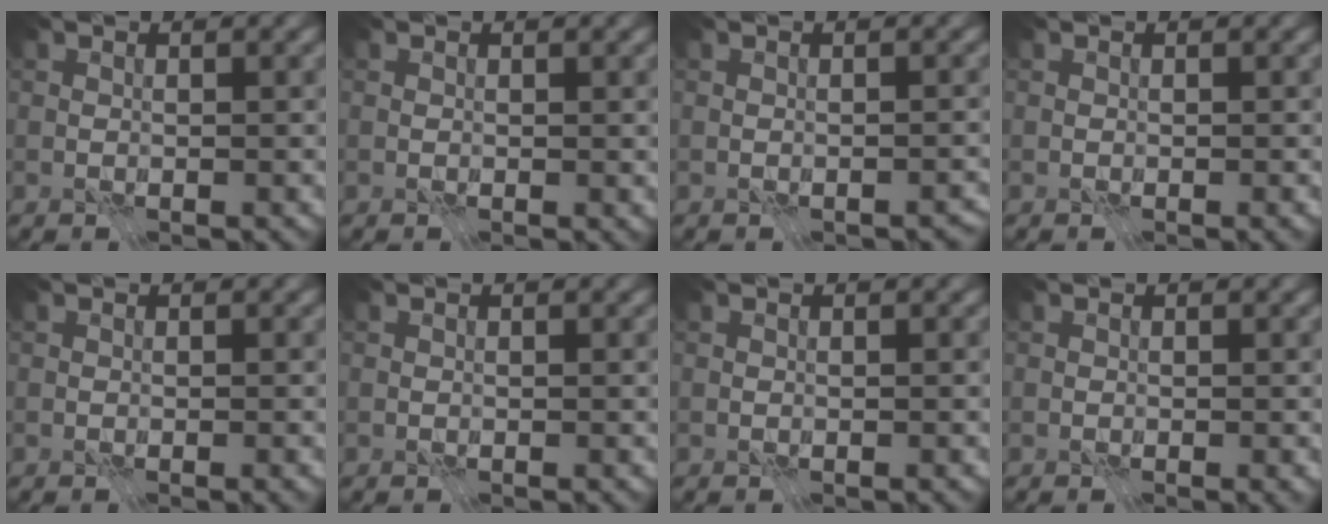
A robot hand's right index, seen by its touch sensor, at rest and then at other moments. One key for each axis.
{"total": 0.0}
{"total": 0.8, "fx": -0.6, "fy": 0.4, "fz": 0.3, "tx": 0.000, "ty": -0.008, "tz": -0.004}
{"total": 0.0}
{"total": 0.0}
{"total": 0.0}
{"total": 0.0}
{"total": 0.0}